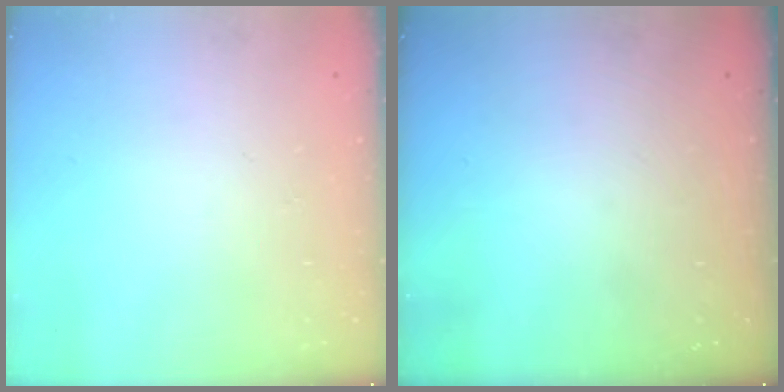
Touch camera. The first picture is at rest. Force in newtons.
{"total": 0.0}